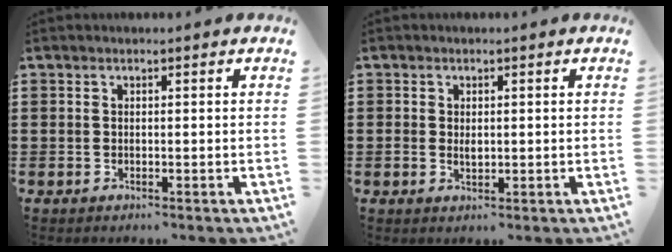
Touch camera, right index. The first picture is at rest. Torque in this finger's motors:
{"motor_torque": [0.12, 0.09, 0.01, 0.03]}